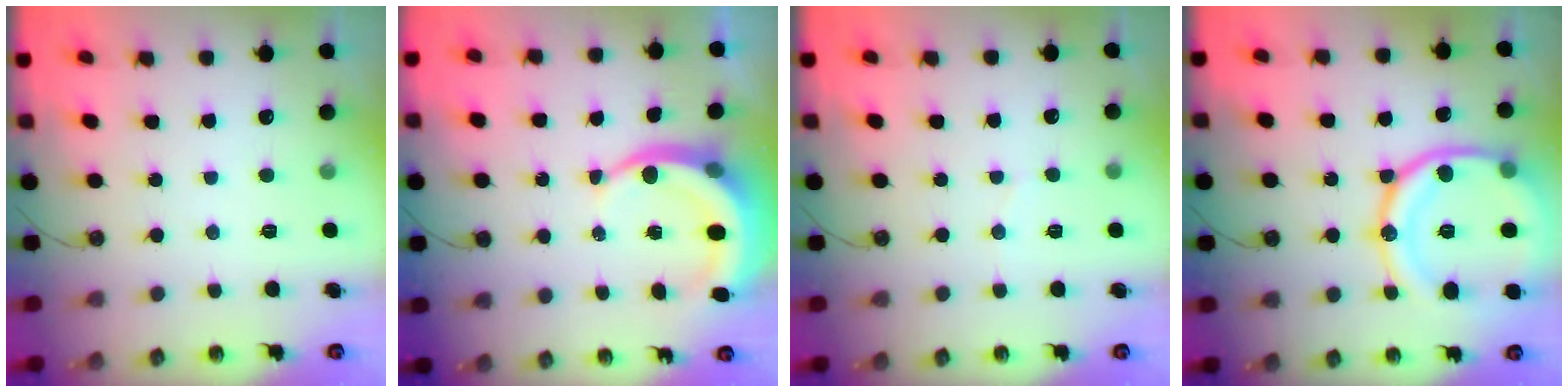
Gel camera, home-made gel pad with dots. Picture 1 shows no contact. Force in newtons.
{"total": 7.9, "press": 7.8, "slide": 1.0}
{"total": 2.2, "press": 2.2, "slide": 0.2}
{"total": 21.9, "press": 21.7, "slide": 2.5}